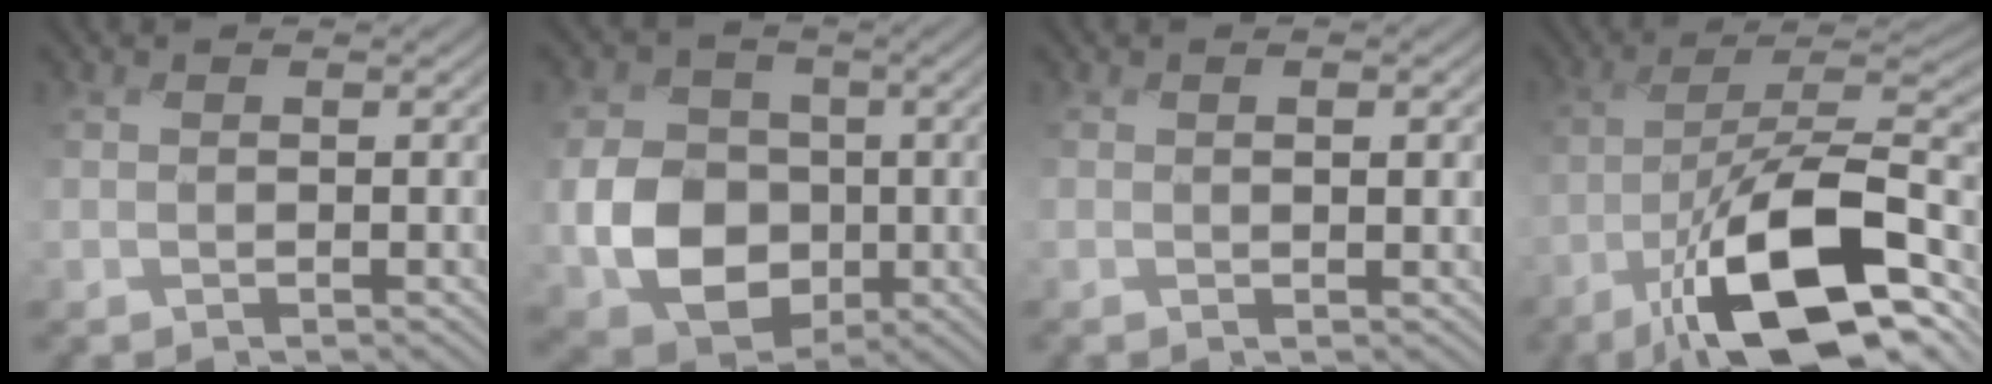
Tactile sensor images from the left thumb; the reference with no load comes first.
{"total": 10.7, "force": [-2.3, 8.6, 6.0], "torque": [-0.138, -0.020, -0.054]}
{"total": 1.1, "force": [0.4, 0.1, 1.1], "torque": [-0.010, 0.001, 0.000]}
{"total": 16.1, "force": [-8.2, 5.6, 12.6], "torque": [-0.207, -0.006, -0.159]}